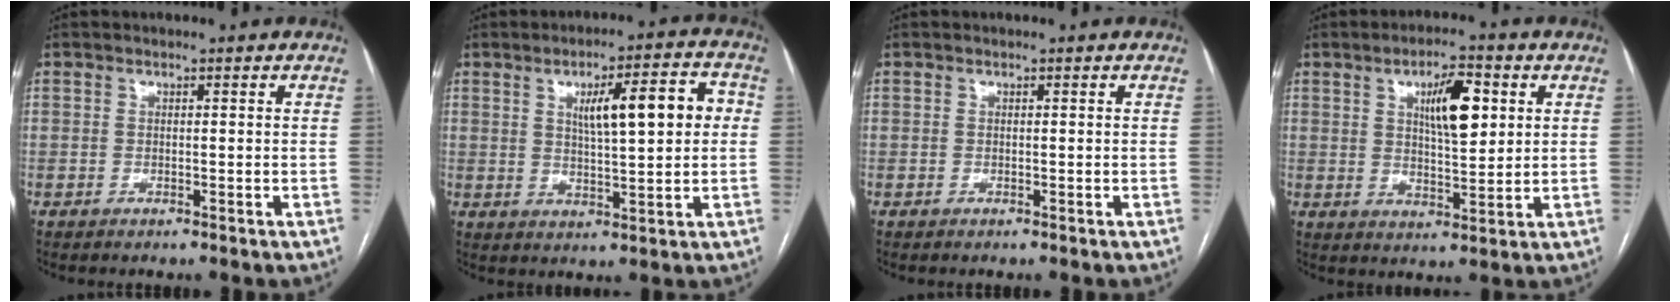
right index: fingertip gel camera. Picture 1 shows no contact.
{"total": 9.9, "force": [2.1, 2.0, 9.5], "torque": [-0.143, 0.021, 0.035]}
{"total": 0.0}
{"total": 8.3, "force": [2.8, 2.3, 7.5], "torque": [-0.125, 0.007, 0.050]}